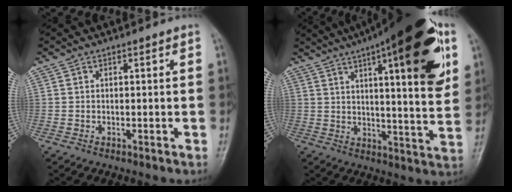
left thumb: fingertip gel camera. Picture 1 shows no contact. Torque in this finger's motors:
{"motor_torque": [1.65, 1.82, 2.19, -0.58, 0.46]}